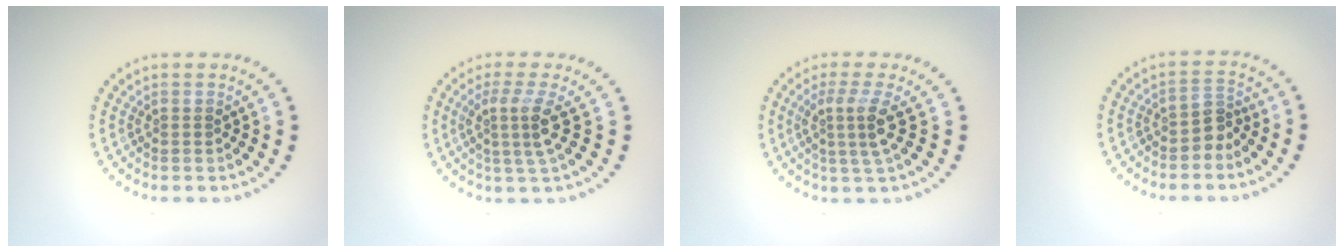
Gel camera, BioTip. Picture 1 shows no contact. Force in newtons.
{"total": 3.0, "press": 2.1, "slide": 2.1}
{"total": 3.0, "press": 2.1, "slide": 2.1}
{"total": 2.0, "press": 1.6, "slide": 1.3}